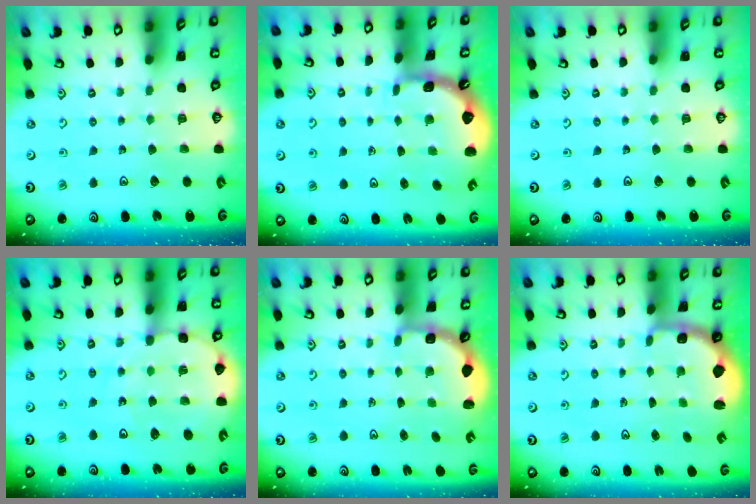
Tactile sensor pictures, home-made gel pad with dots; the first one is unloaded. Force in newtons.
{"total": 1.5, "press": 1.5, "slide": 0.2}
{"total": 0.0}
{"total": 9.7, "press": 9.2, "slide": 2.9}
{"total": 3.0, "press": 2.6, "slide": 1.5}
{"total": 2.1, "press": 1.3, "slide": 1.6}